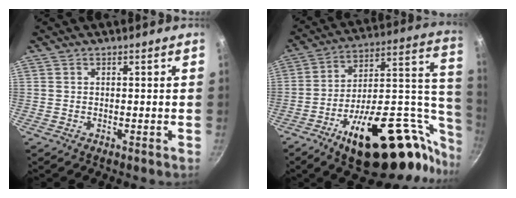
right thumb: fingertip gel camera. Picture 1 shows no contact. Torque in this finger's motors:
{"motor_torque": [3.21, 1.76, 1.73, -1.04, 0.43]}